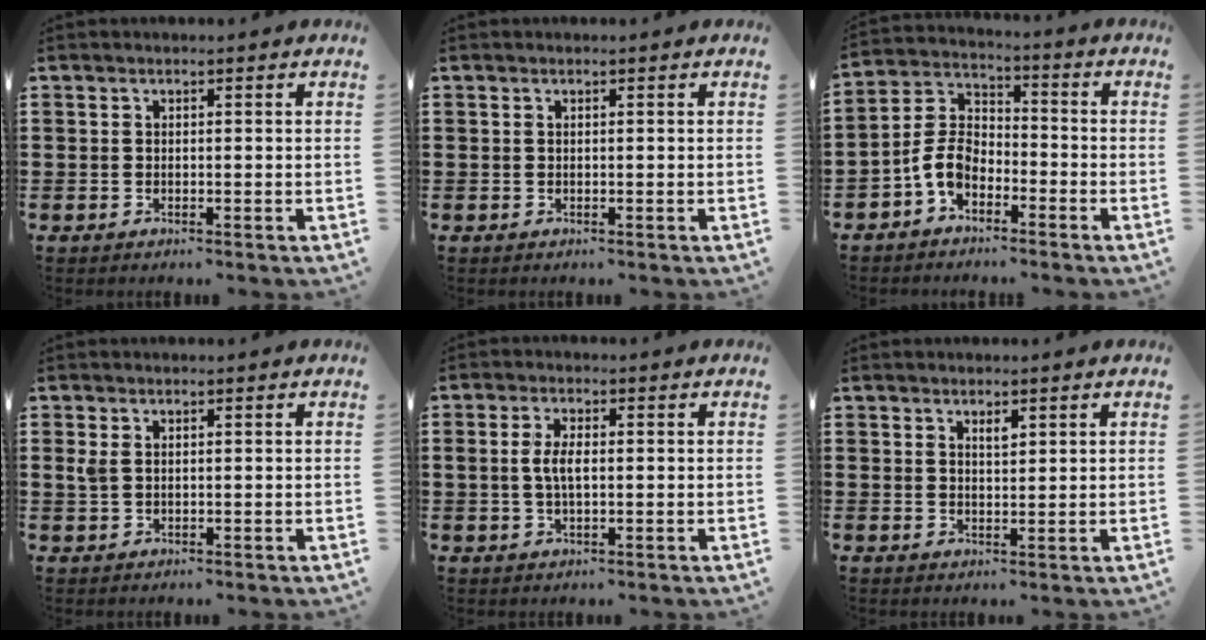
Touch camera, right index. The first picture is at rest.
{"total": 0.0}
{"total": 6.7, "force": [-3.5, 4.2, 3.9], "torque": [-0.107, 0.006, -0.076]}
{"total": 1.8, "force": [0.6, 1.0, 1.3], "torque": [-0.038, 0.002, 0.009]}
{"total": 3.7, "force": [0.1, 1.5, 3.4], "torque": [-0.081, -0.001, -0.005]}
{"total": 1.7, "force": [1.3, 0.6, 1.0], "torque": [-0.013, 0.000, 0.021]}